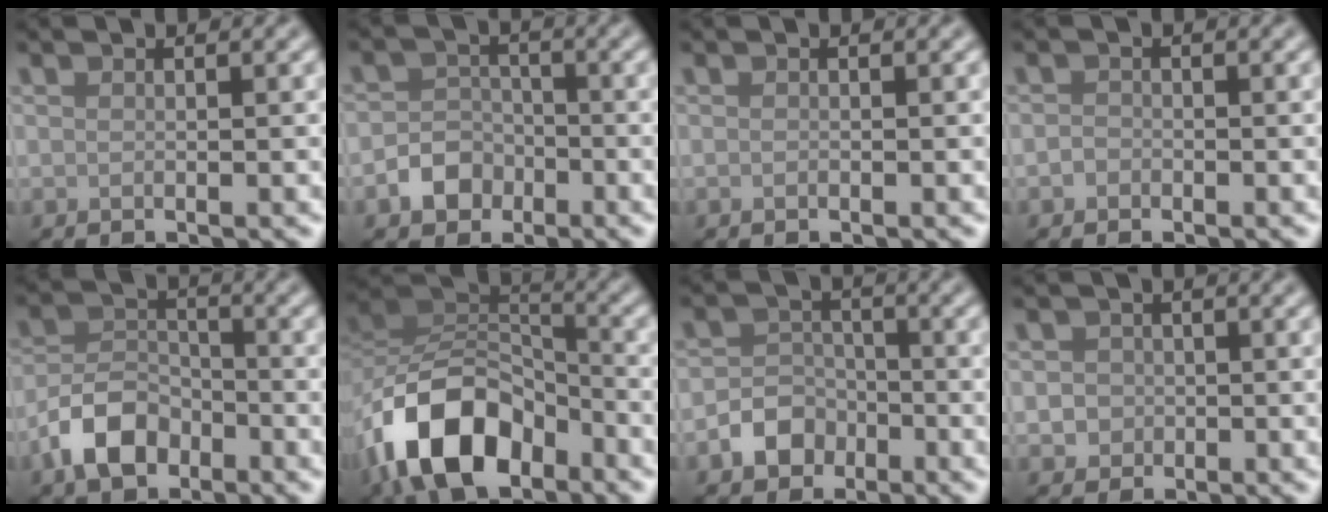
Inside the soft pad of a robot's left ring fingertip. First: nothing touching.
{"total": 3.1, "force": [-1.5, 2.5, 1.0], "torque": [-0.010, 0.004, -0.028]}
{"total": 0.0}
{"total": 0.8, "force": [-0.4, 0.6, 0.1], "torque": [0.000, 0.000, -0.010]}
{"total": 5.0, "force": [-2.9, 3.1, 2.6], "torque": [-0.048, 0.002, -0.064]}
{"total": 10.2, "force": [-5.7, 5.9, 6.1], "torque": [-0.114, 0.006, -0.115]}
{"total": 3.4, "force": [-1.7, 2.7, 1.1], "torque": [-0.015, 0.003, -0.033]}
{"total": 1.6, "force": [-0.2, 1.6, 0.4], "torque": [0.009, -0.003, -0.005]}